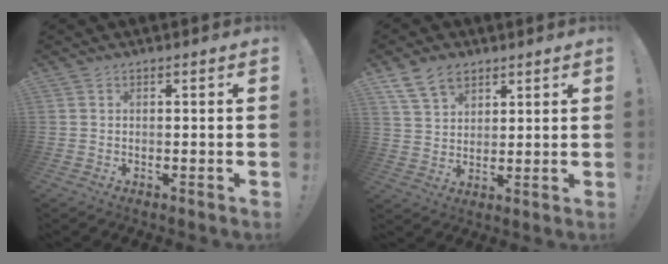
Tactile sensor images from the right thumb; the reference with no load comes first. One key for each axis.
{"total": 9.7, "fx": 6.1, "fy": 6.4, "fz": 4.0, "tx": -0.065, "ty": -0.024, "tz": 0.118}